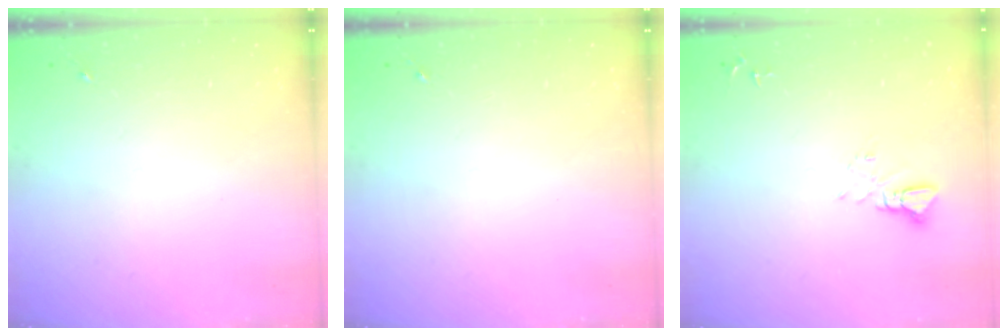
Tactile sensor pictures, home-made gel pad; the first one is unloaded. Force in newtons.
{"total": 0.0}
{"total": 3.8, "press": 3.8, "slide": 0.3}